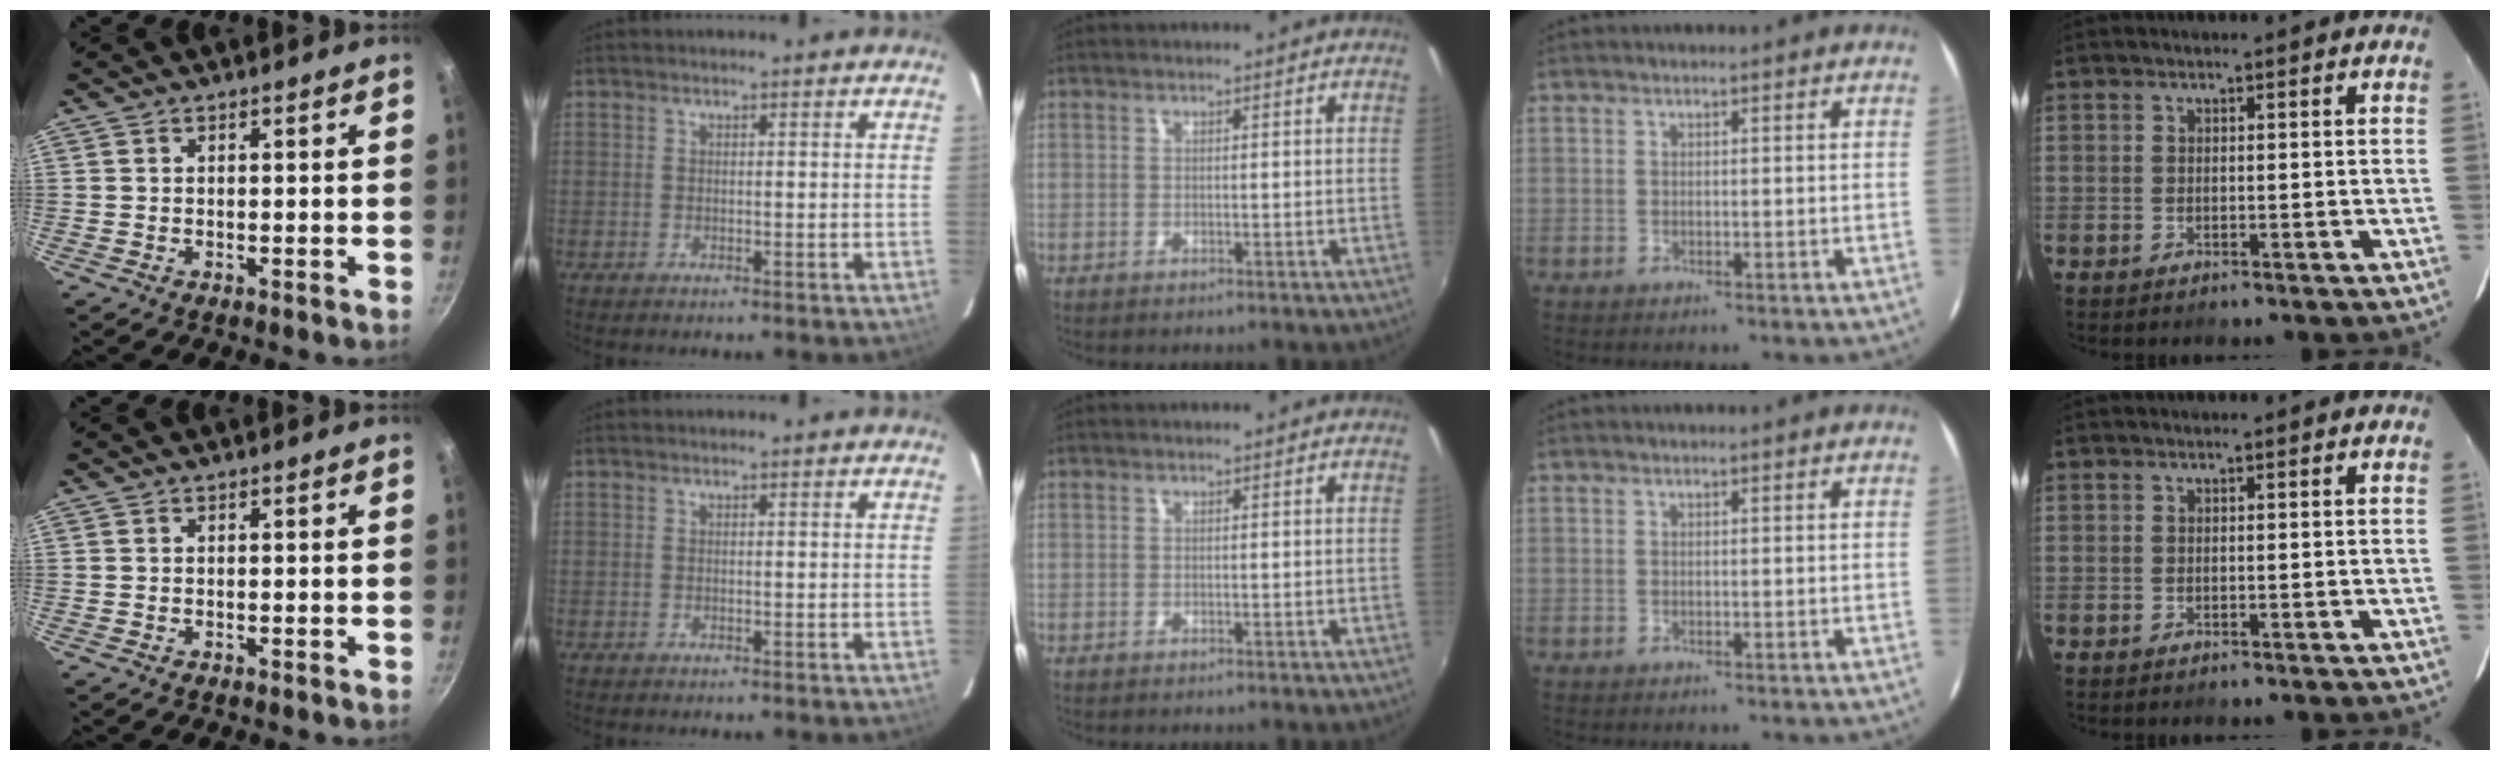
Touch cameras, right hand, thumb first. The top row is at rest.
{}